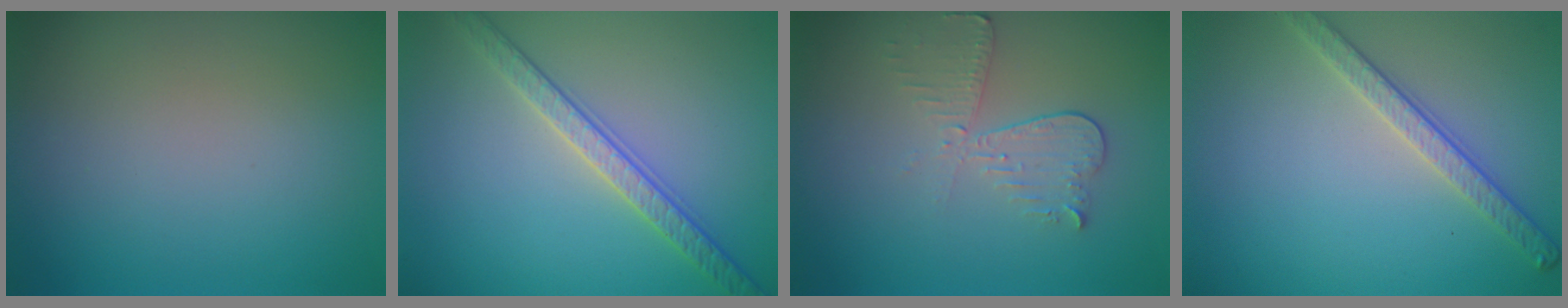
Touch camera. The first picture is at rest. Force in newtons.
{"total": 3.3, "press": 3.2, "slide": 1.0}
{"total": 3.0, "press": 2.7, "slide": 1.4}
{"total": 2.8, "press": 2.7, "slide": 0.8}